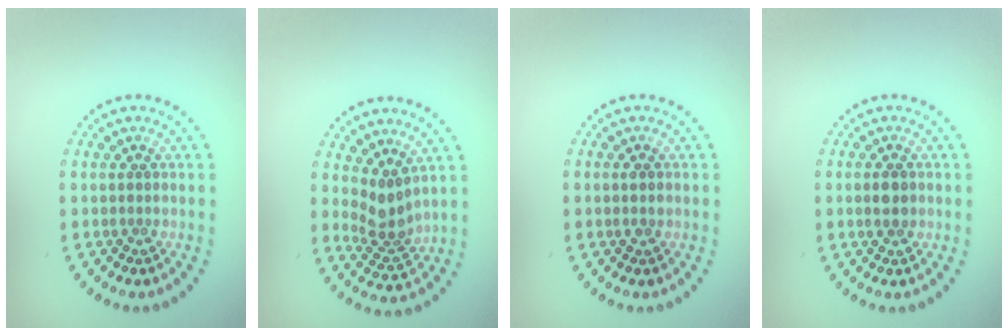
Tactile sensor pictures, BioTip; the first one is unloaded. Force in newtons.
{"total": 2.9, "press": 2.1, "slide": 1.9}
{"total": 1.2, "press": 1.2, "slide": 0.2}
{"total": 2.0, "press": 1.9, "slide": 0.1}